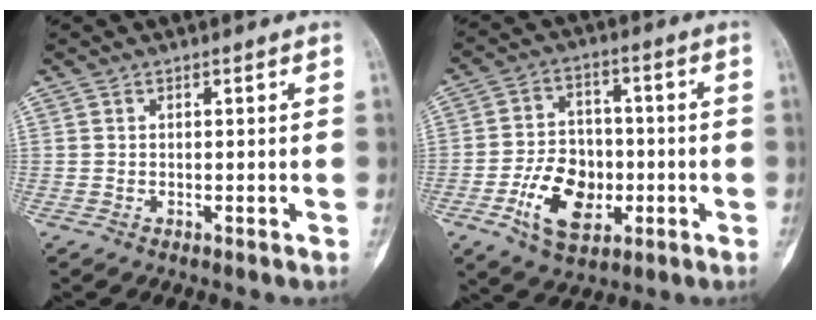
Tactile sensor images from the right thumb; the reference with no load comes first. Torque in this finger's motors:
{"motor_torque": [-0.12, 0.32, 0.53, 0.27, 0.04]}